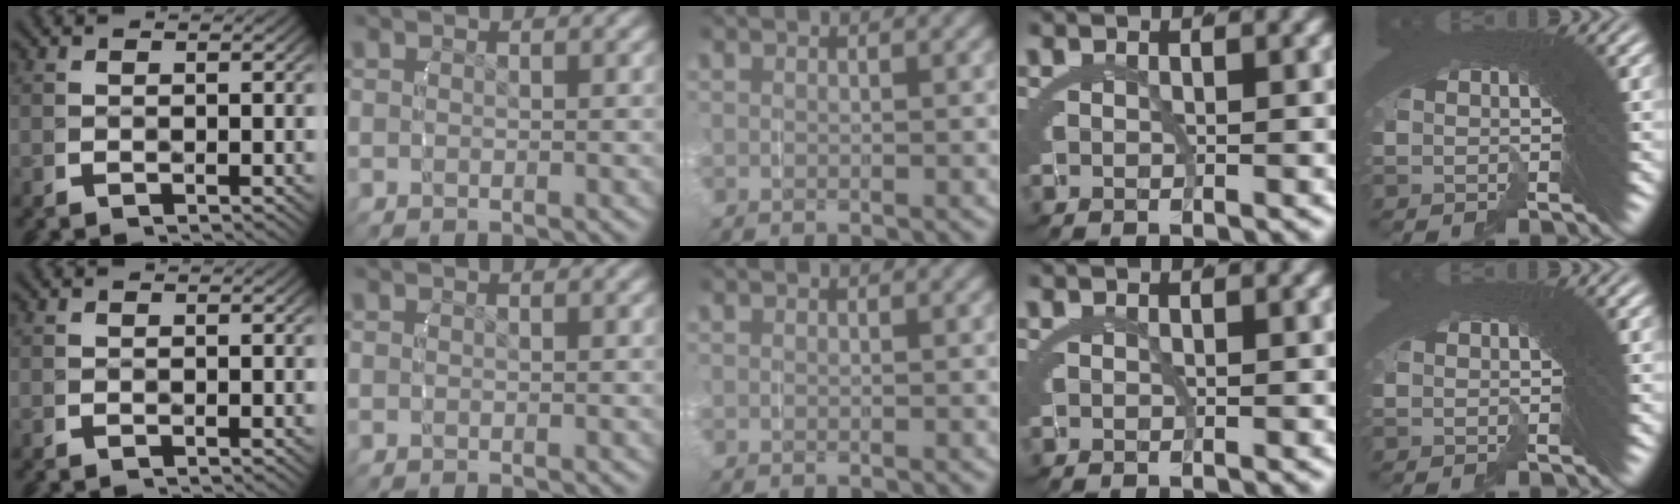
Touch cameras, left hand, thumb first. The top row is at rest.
{}